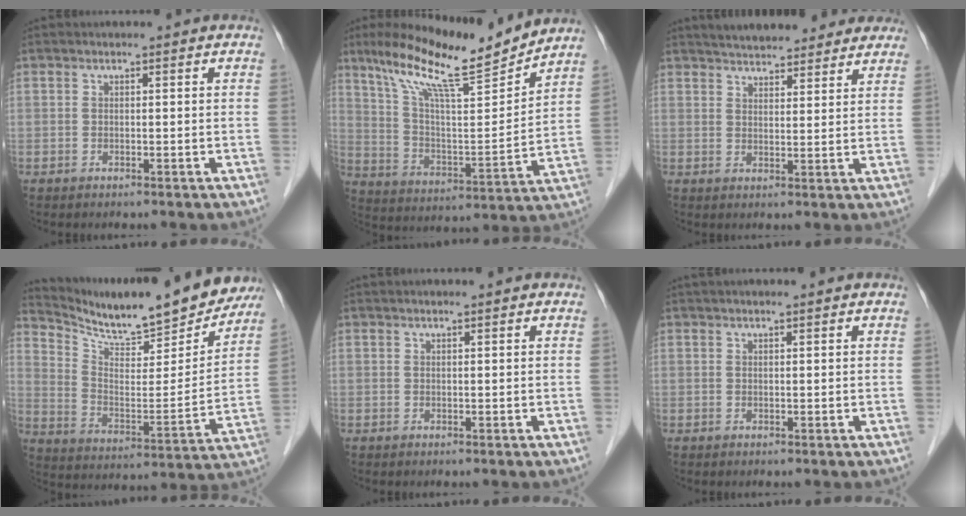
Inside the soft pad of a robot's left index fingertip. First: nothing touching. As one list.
[{"total": 16.9, "force": [14.0, 0.8, 9.6], "torque": [-0.167, -0.003, 0.236]}, {"total": 12.8, "force": [11.5, 3.3, 4.5], "torque": [-0.051, 0.029, 0.151]}, {"total": 21.4, "force": [19.5, 3.9, 7.8], "torque": [-0.134, -0.035, 0.287]}, {"total": 1.9, "force": [1.6, 0.1, 0.9], "torque": [-0.010, 0.025, 0.025]}, {"total": 3.6, "force": [3.1, 0.2, 1.9], "torque": [-0.023, 0.035, 0.043]}]